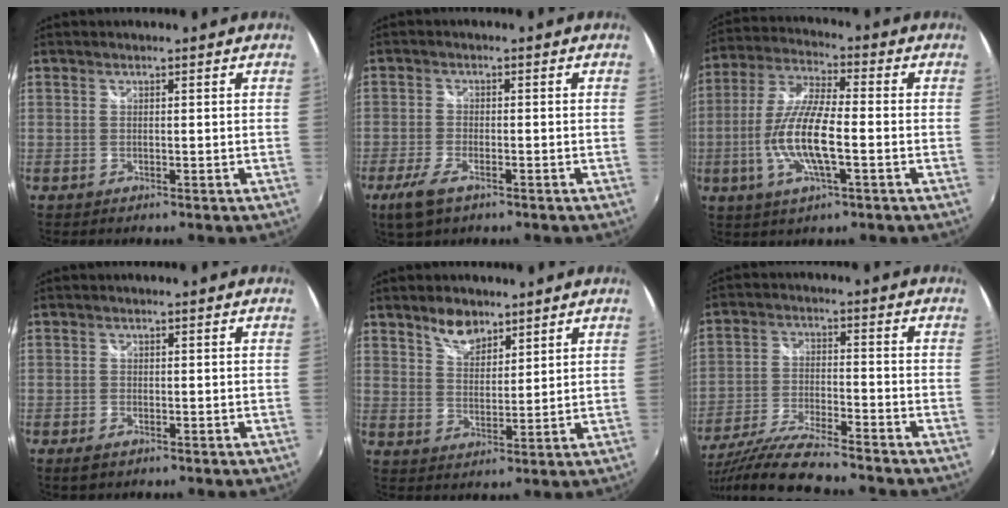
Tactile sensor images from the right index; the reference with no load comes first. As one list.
[{"total": 5.9, "force": [-3.7, 2.3, 4.0], "torque": [-0.104, -0.012, -0.068]}, {"total": 12.6, "force": [-3.0, 3.0, 11.8], "torque": [-0.246, -0.004, -0.060]}, {"total": 2.2, "force": [-1.5, 1.1, 1.3], "torque": [-0.025, -0.006, -0.025]}, {"total": 5.8, "force": [4.3, 2.8, 2.5], "torque": [-0.035, 0.002, 0.079]}, {"total": 15.1, "force": [-13.4, 0.7, 6.8], "torque": [-0.147, -0.032, -0.243]}]